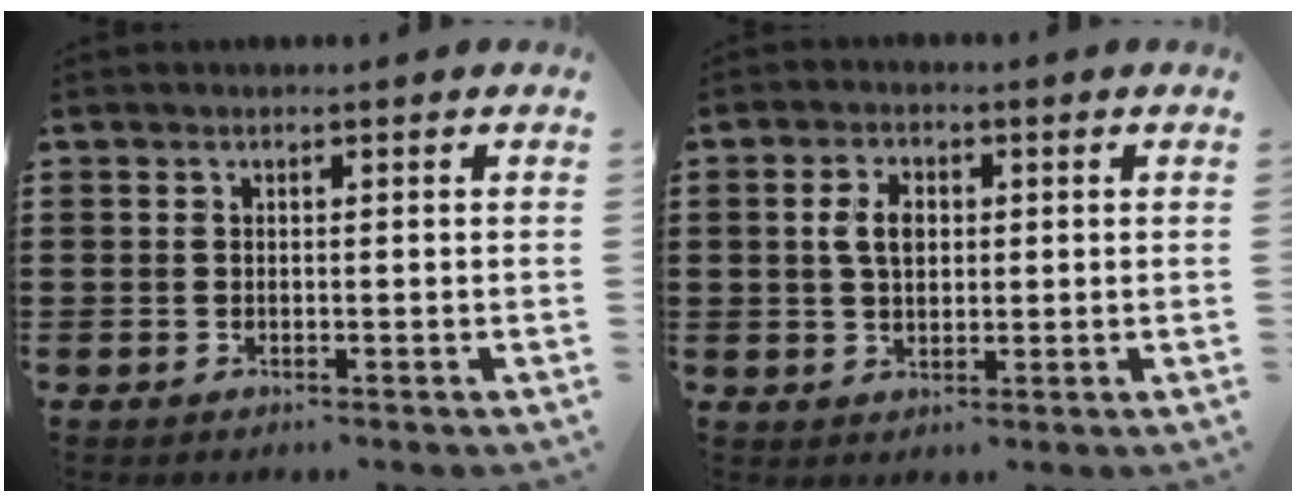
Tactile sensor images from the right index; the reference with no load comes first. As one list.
[{"total": 4.4, "force": [0.6, 2.6, 3.5], "torque": [-0.082, 0.009, 0.007]}]